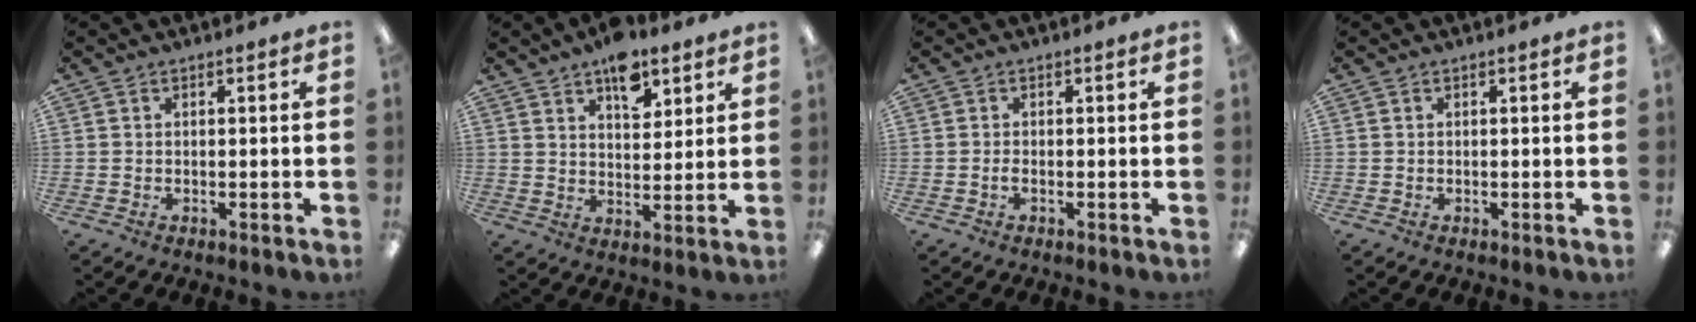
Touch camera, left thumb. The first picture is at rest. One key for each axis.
{"total": 9.5, "fx": 6.4, "fy": 5.0, "fz": 5.0, "tx": -0.058, "ty": -0.033, "tz": 0.109}
{"total": 0.9, "fx": -0.3, "fy": 0.3, "fz": 0.8, "tx": -0.016, "ty": -0.001, "tz": -0.005}
{"total": 0.0}